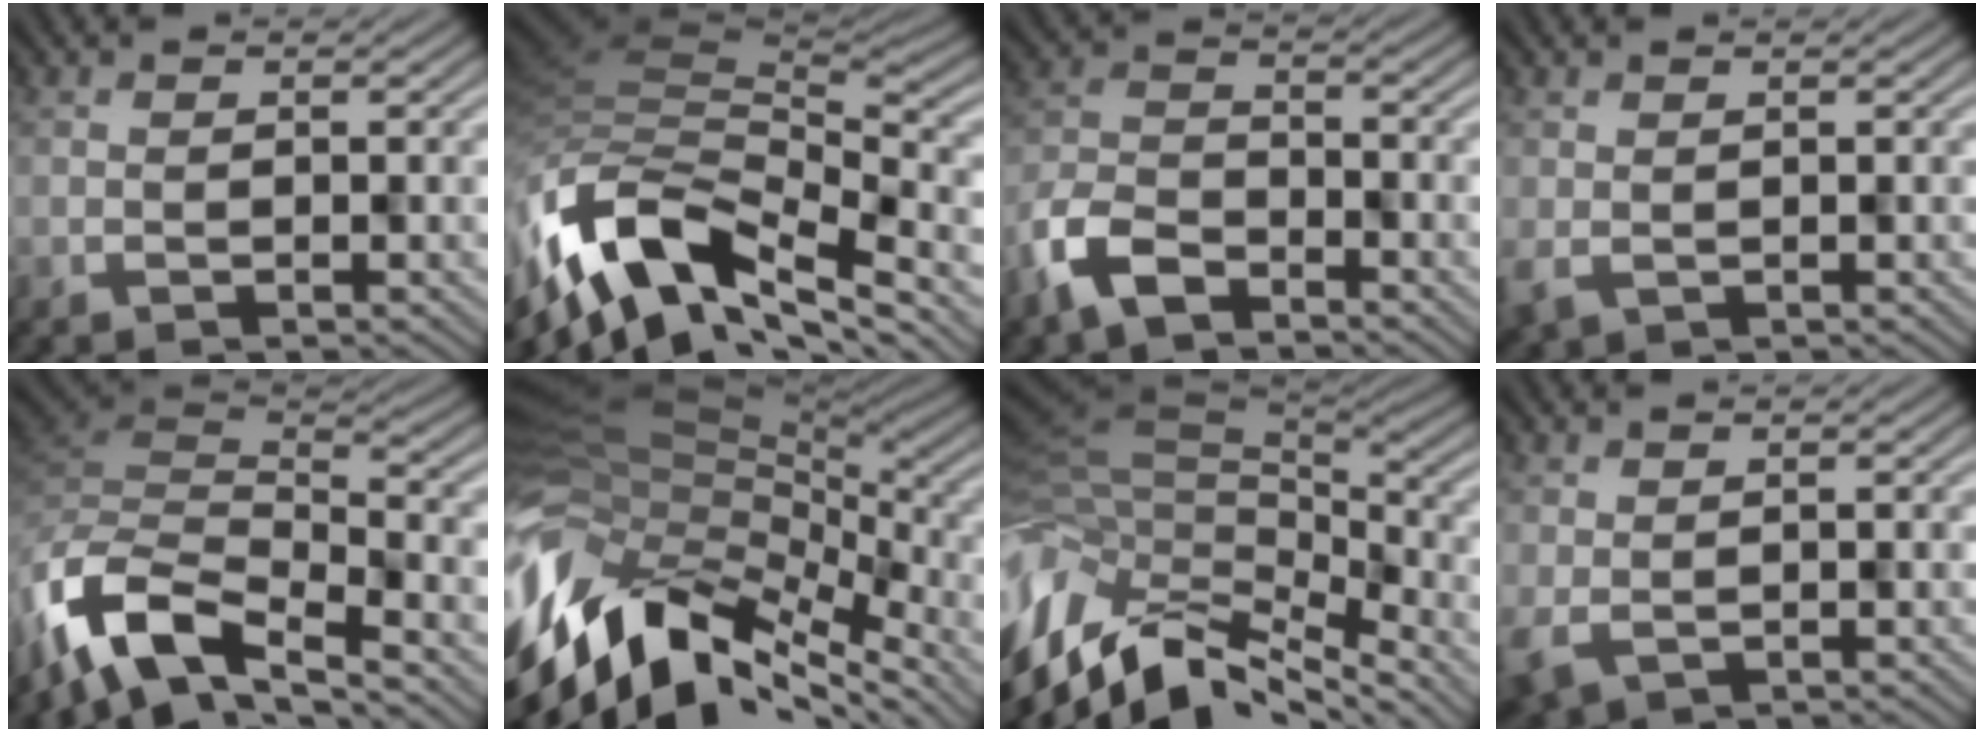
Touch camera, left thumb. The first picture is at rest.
{"total": 14.3, "force": [-6.7, 7.2, 10.4], "torque": [-0.248, -0.022, -0.115]}
{"total": 6.3, "force": [-4.9, 2.8, 2.8], "torque": [-0.062, -0.008, -0.111]}
{"total": 2.3, "force": [-0.2, 1.4, 1.9], "torque": [-0.041, -0.002, 0.004]}
{"total": 11.0, "force": [-7.2, 4.7, 6.9], "torque": [-0.154, -0.012, -0.139]}
{"total": 14.5, "force": [-6.1, 7.3, 10.9], "torque": [-0.252, -0.015, -0.102]}
{"total": 14.7, "force": [-8.1, 7.2, 9.9], "torque": [-0.254, -0.021, -0.124]}
{"total": 3.6, "force": [-0.3, 2.2, 2.8], "torque": [-0.058, -0.003, 0.012]}